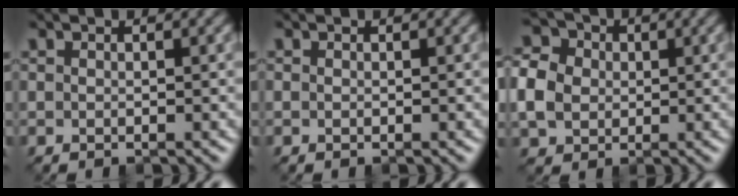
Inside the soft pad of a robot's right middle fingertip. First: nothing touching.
{"total": 0.7, "force": [-0.4, -0.3, -0.4], "torque": [0.006, -0.001, -0.003]}
{"total": 4.8, "force": [-0.3, 4.2, 2.2], "torque": [-0.069, 0.008, 0.002]}